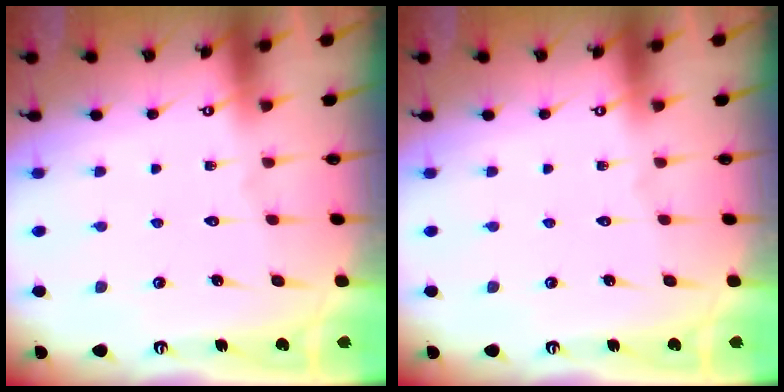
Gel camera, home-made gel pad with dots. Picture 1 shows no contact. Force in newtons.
{"total": 0.0}